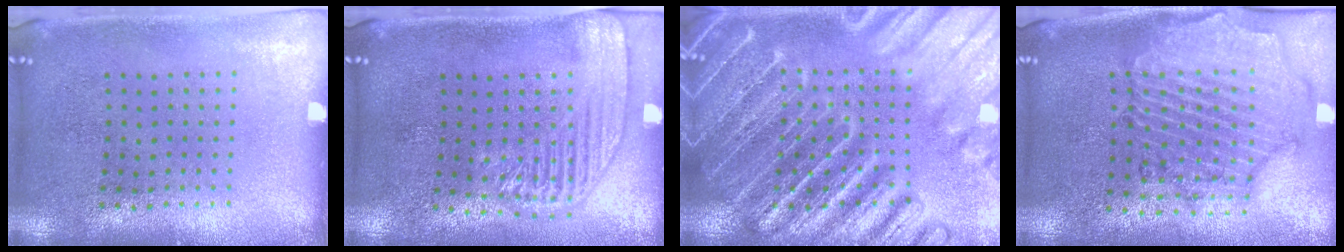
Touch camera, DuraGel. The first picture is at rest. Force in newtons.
{"total": 2.1, "press": 1.9, "slide": 0.9}
{"total": 6.2, "press": 6.1, "slide": 0.7}
{"total": 1.7, "press": 1.6, "slide": 0.3}